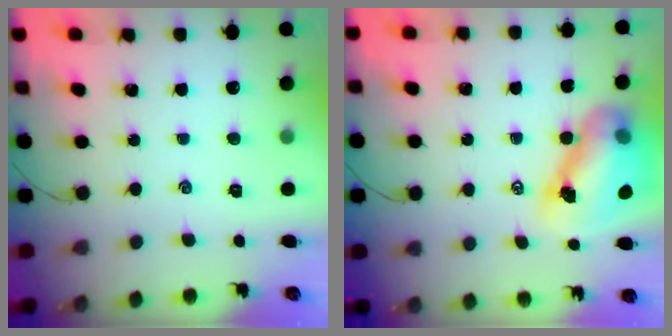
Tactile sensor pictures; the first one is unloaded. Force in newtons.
{"total": 13.8, "press": 13.3, "slide": 3.8}